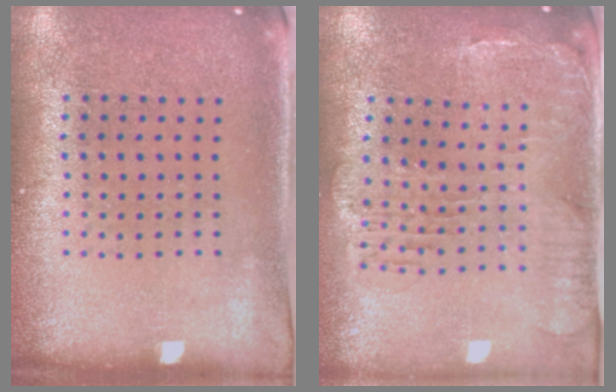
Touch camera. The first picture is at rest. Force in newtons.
{"total": 1.5, "press": 1.5, "slide": 0.4}